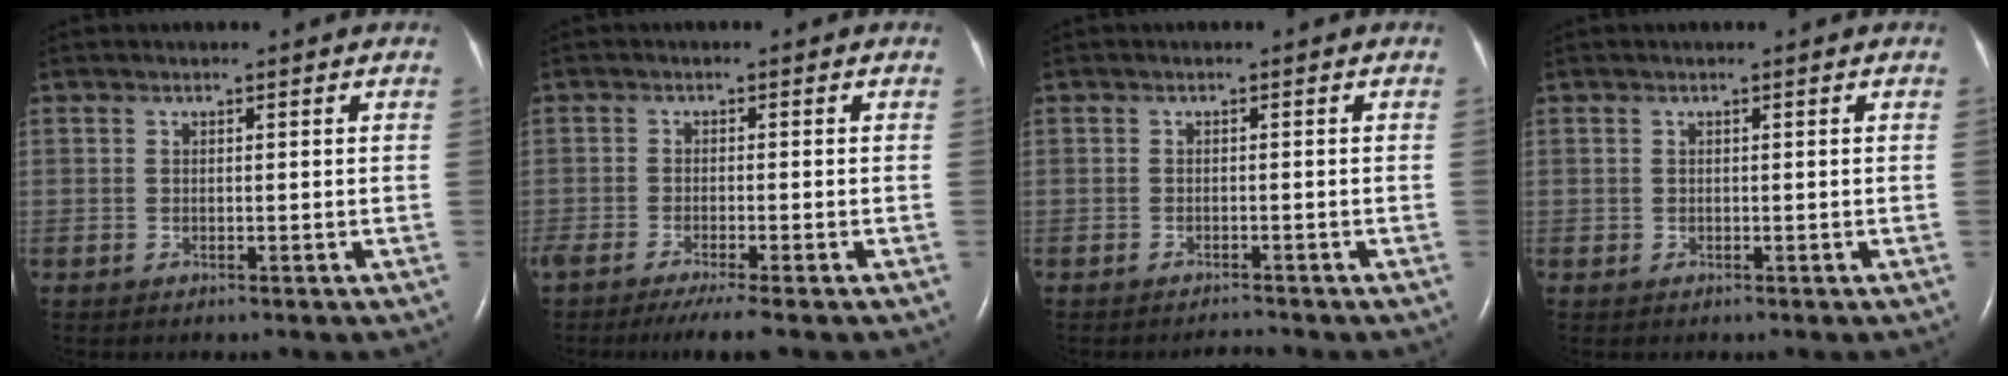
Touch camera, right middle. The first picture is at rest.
{"total": 5.4, "force": [-4.2, -0.1, 3.4], "torque": [-0.051, -0.013, -0.067]}
{"total": 1.1, "force": [-1.1, -0.1, 0.0], "torque": [-0.004, -0.007, -0.013]}
{"total": 0.0}